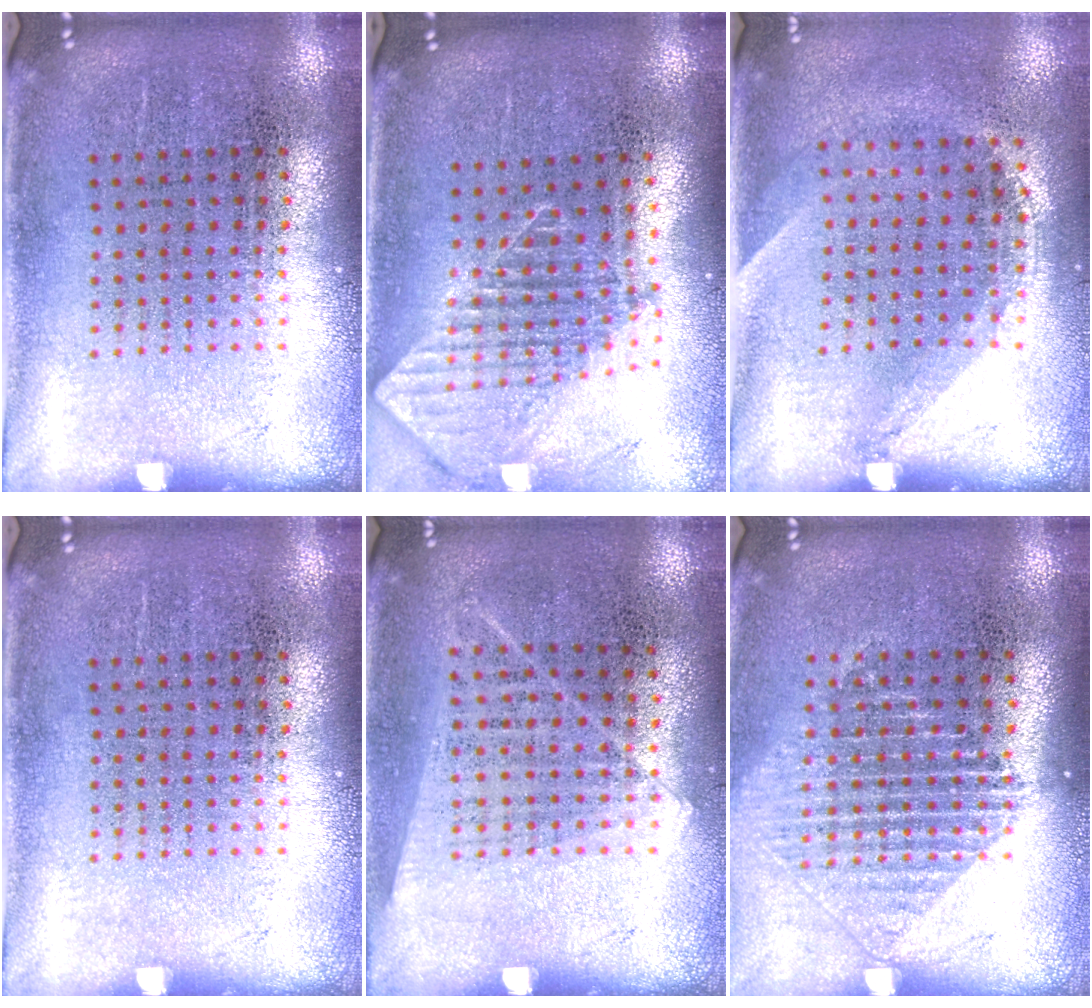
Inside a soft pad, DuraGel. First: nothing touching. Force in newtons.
{"total": 1.8, "press": 1.5, "slide": 1.1}
{"total": 1.3, "press": 0.9, "slide": 0.9}
{"total": 0.0}
{"total": 1.1, "press": 1.0, "slide": 0.6}
{"total": 1.3, "press": 1.2, "slide": 0.5}